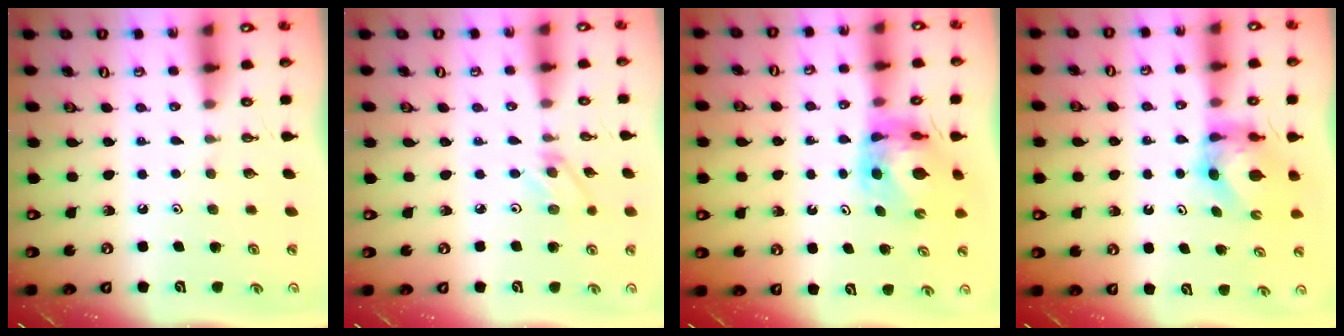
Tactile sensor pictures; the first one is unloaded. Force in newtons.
{"total": 3.5, "press": 3.4, "slide": 0.4}
{"total": 7.0, "press": 7.0, "slide": 0.7}
{"total": 6.3, "press": 6.3, "slide": 0.2}